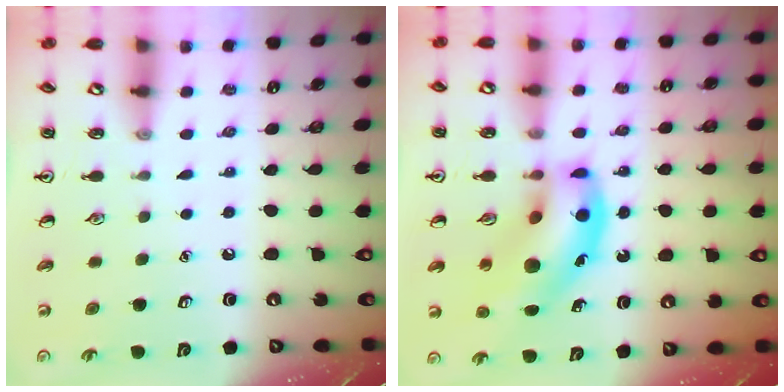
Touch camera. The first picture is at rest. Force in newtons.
{"total": 14.7, "press": 14.3, "slide": 3.6}